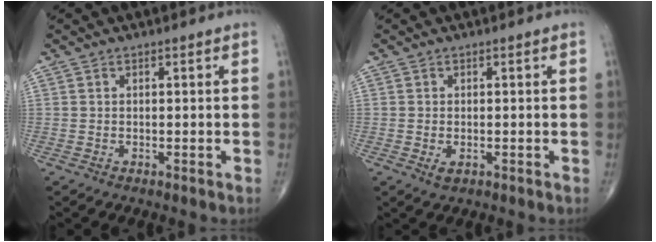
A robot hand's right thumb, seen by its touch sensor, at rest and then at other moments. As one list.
[{"total": 1.6, "force": [-0.5, 0.9, 1.2], "torque": [-0.019, -0.002, -0.007]}]